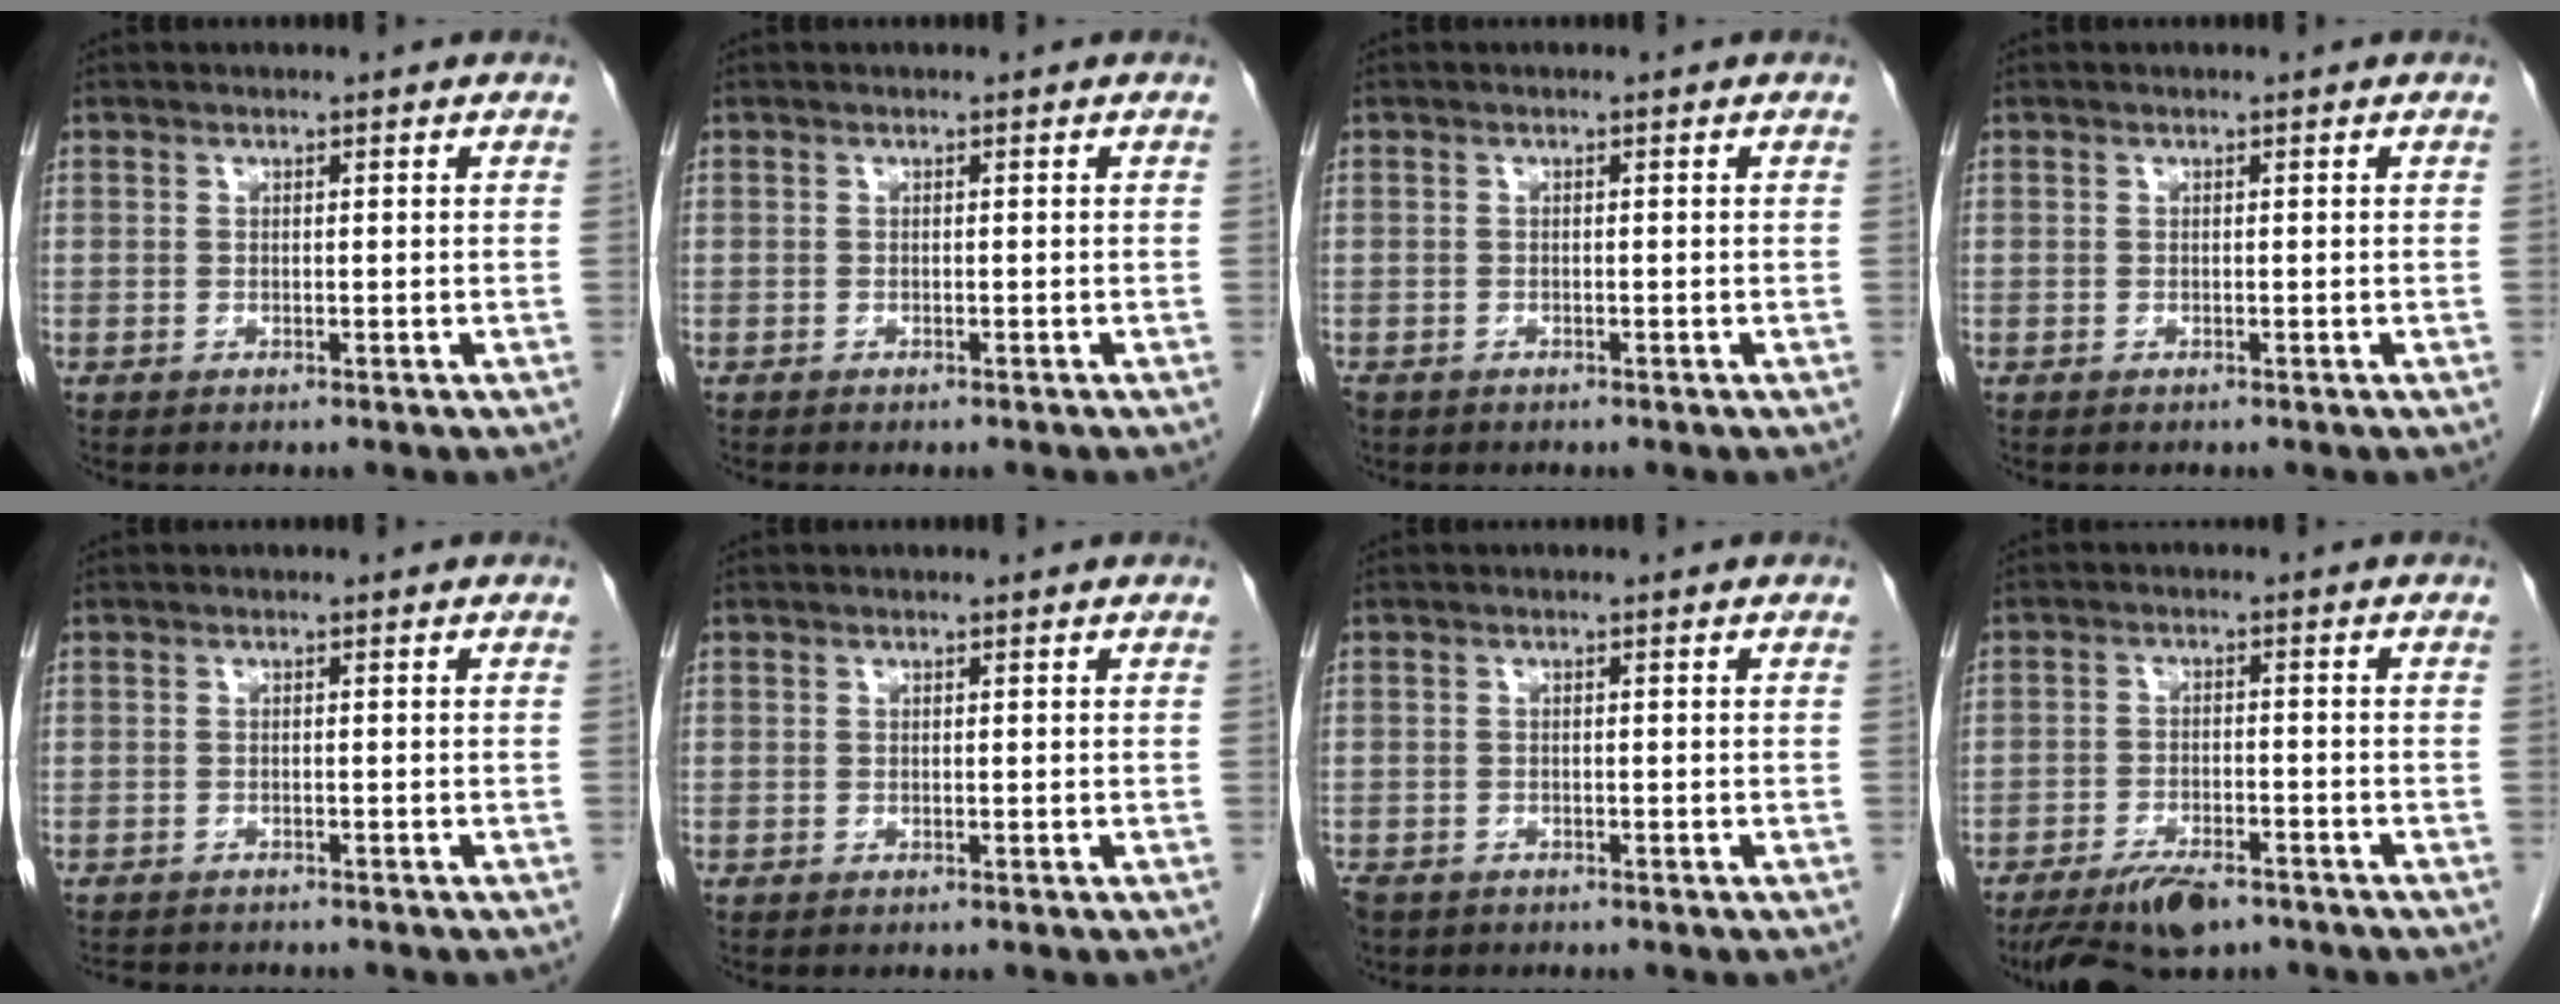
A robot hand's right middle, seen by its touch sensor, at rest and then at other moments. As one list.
[{"total": 1.1, "force": [-1.0, 0.2, 0.5], "torque": [-0.009, -0.002, -0.013]}, {"total": 2.1, "force": [-1.5, 1.3, 0.5], "torque": [-0.014, -0.001, -0.026]}, {"total": 0.0}, {"total": 4.5, "force": [-4.1, 1.1, 1.2], "torque": [-0.014, -0.007, -0.060]}, {"total": 0.0}, {"total": 5.2, "force": [-3.5, 3.5, 1.7], "torque": [-0.045, -0.005, -0.058]}, {"total": 8.1, "force": [-6.2, 2.7, 4.5], "torque": [-0.077, -0.011, -0.107]}]